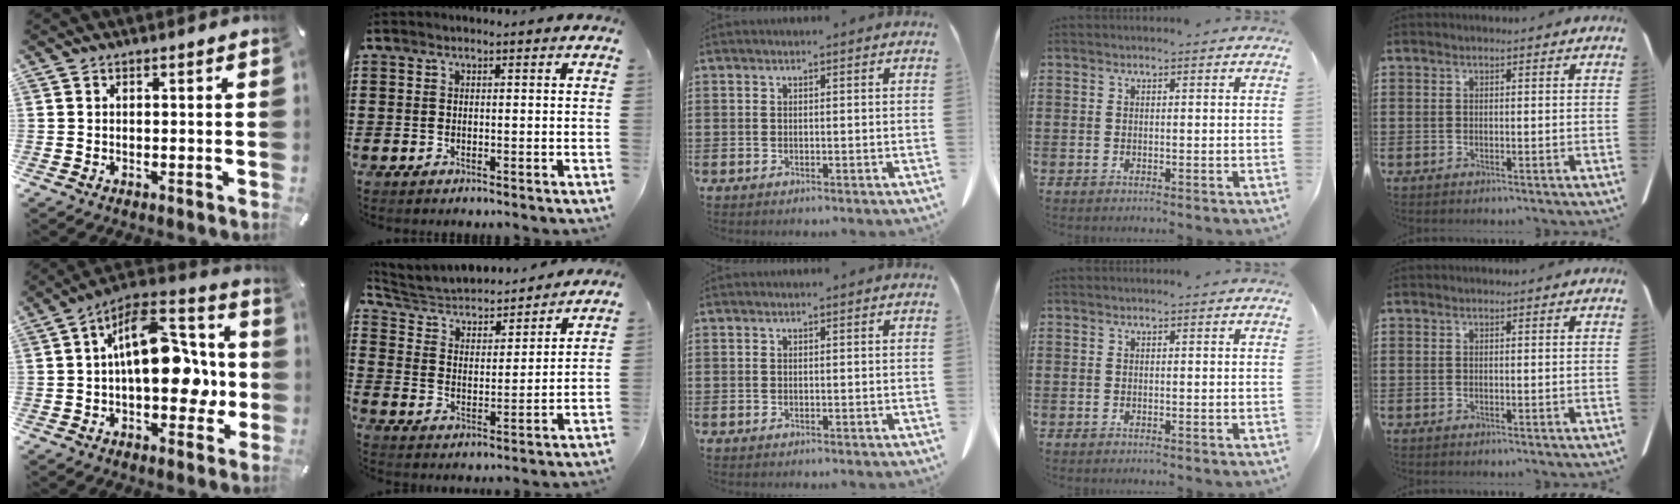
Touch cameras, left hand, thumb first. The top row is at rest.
{"thumb": {"total": 18.0, "force": [1.1, 10.6, 14.5], "torque": [-0.203, -0.010, 0.020]}, "index": {"total": 3.9, "force": [3.6, 1.2, 0.6], "torque": [-0.035, -0.028, 0.054]}}